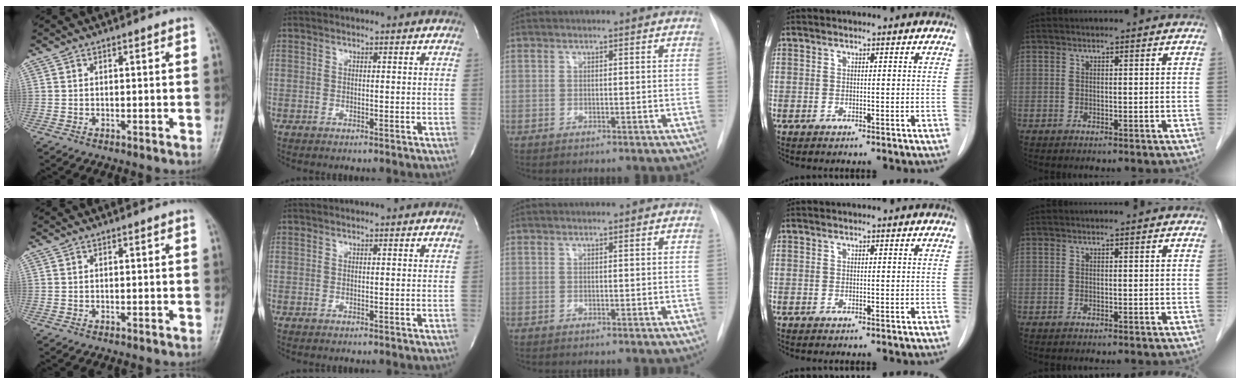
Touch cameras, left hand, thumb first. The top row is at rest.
{}